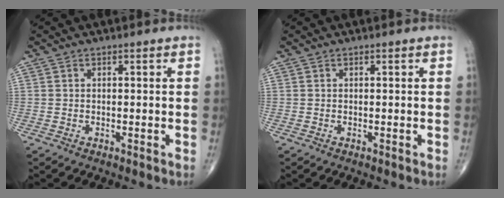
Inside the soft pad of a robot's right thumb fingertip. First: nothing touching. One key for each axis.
{"total": 0.0}